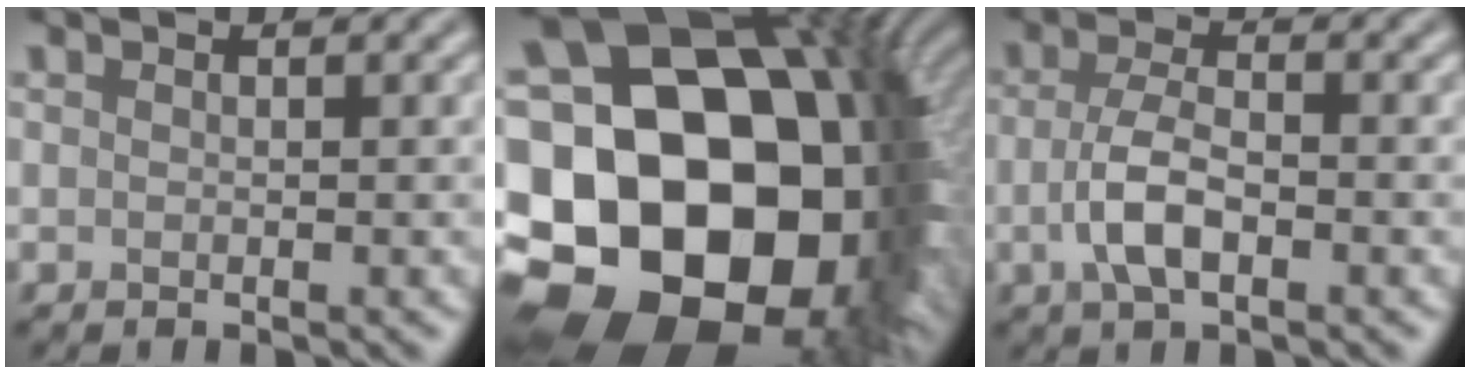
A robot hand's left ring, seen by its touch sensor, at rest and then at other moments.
{"total": 25.6, "force": [-4.8, 20.0, 15.3], "torque": [-0.259, -0.029, -0.118]}
{"total": 3.9, "force": [-1.1, 1.7, 3.4], "torque": [-0.071, -0.001, -0.025]}